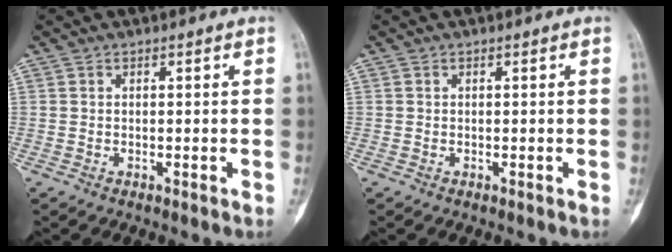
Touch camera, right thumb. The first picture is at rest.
{"total": 0.0}